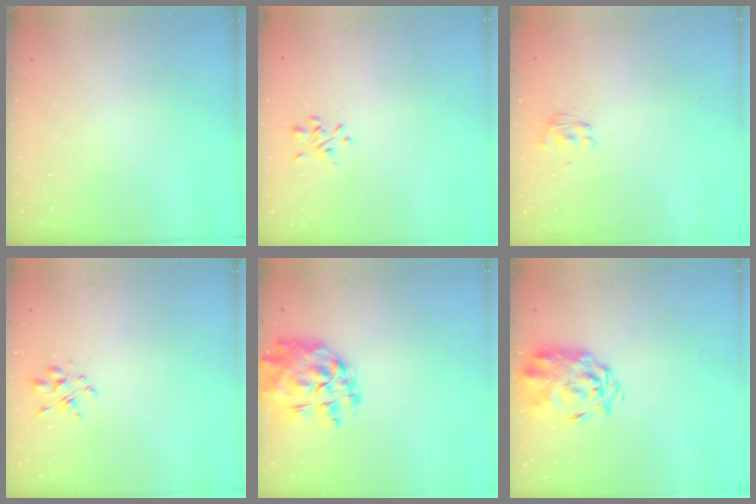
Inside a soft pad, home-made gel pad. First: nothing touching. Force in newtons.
{"total": 0.9, "press": 0.7, "slide": 0.5}
{"total": 2.0, "press": 1.9, "slide": 0.8}
{"total": 2.4, "press": 2.3, "slide": 0.7}
{"total": 12.8, "press": 12.2, "slide": 4.1}
{"total": 4.3, "press": 4.1, "slide": 1.3}